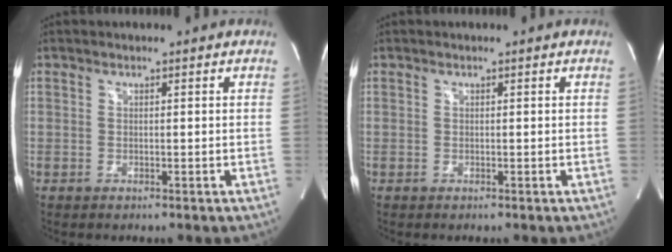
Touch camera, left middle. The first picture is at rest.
{"total": 0.0}